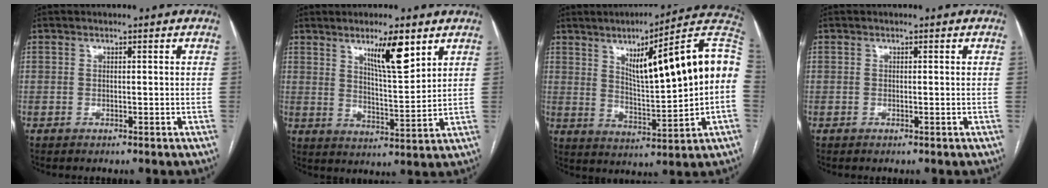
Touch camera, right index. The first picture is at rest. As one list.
[{"total": 8.0, "force": [4.8, 0.7, 6.4], "torque": [-0.110, -0.010, 0.082]}, {"total": 18.7, "force": [3.2, 1.4, 18.4], "torque": [-0.260, 0.022, 0.043]}, {"total": 0.0}]